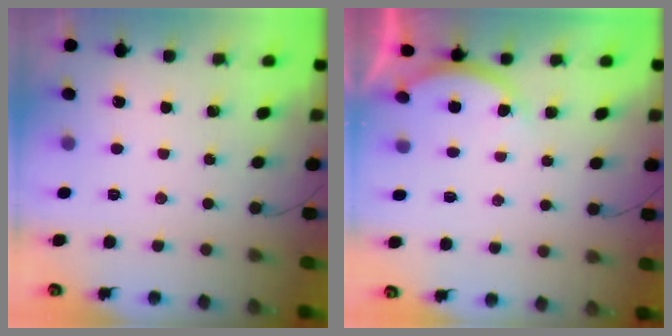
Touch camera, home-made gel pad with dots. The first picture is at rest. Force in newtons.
{"total": 3.9, "press": 3.9, "slide": 0.7}